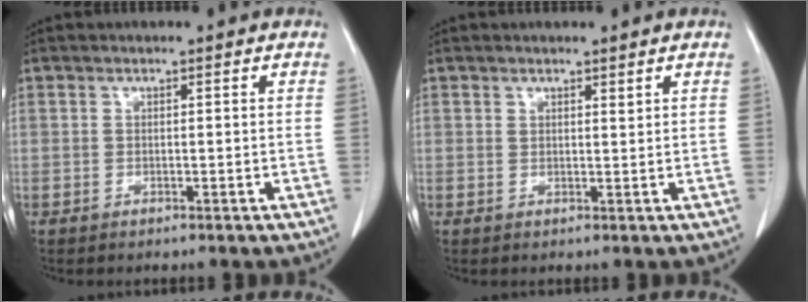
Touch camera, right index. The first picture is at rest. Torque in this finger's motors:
{"motor_torque": [-0.03, 0.01, -0.01, -0.01]}